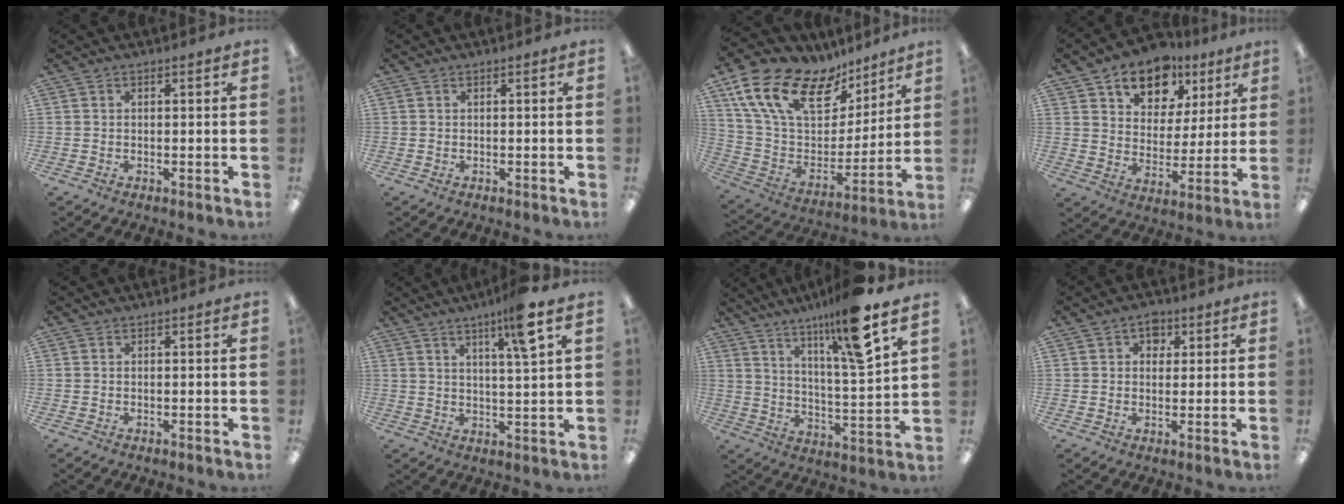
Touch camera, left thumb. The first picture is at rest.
{"total": 0.0}
{"total": 21.2, "force": [13.2, 11.4, 12.1], "torque": [-0.252, -0.065, 0.239]}
{"total": 13.3, "force": [9.2, 8.4, 4.6], "torque": [-0.070, -0.055, 0.167]}
{"total": 0.0}
{"total": 9.8, "force": [5.8, 0.8, 7.9], "torque": [-0.126, -0.021, 0.087]}
{"total": 16.2, "force": [11.2, 1.6, 11.6], "torque": [-0.201, -0.051, 0.172]}
{"total": 4.1, "force": [1.9, 3.1, 1.8], "torque": [-0.011, -0.003, 0.028]}